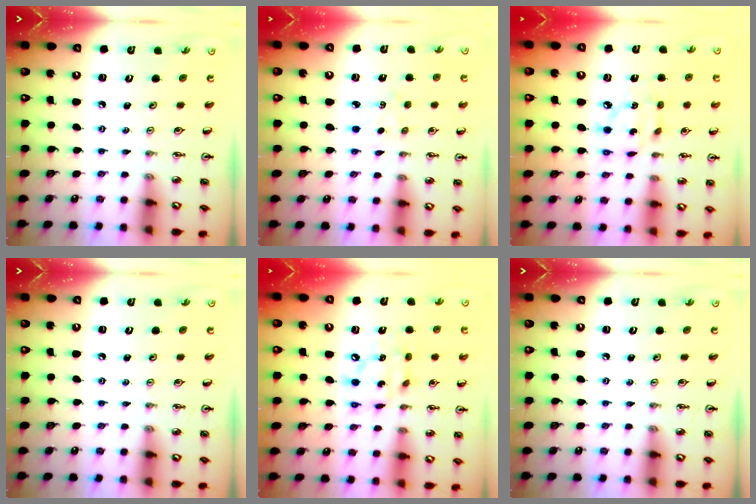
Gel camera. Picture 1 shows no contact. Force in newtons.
{"total": 2.3, "press": 2.3, "slide": 0.2}
{"total": 8.6, "press": 8.5, "slide": 0.4}
{"total": 0.0}
{"total": 8.5, "press": 8.4, "slide": 0.6}
{"total": 0.0}